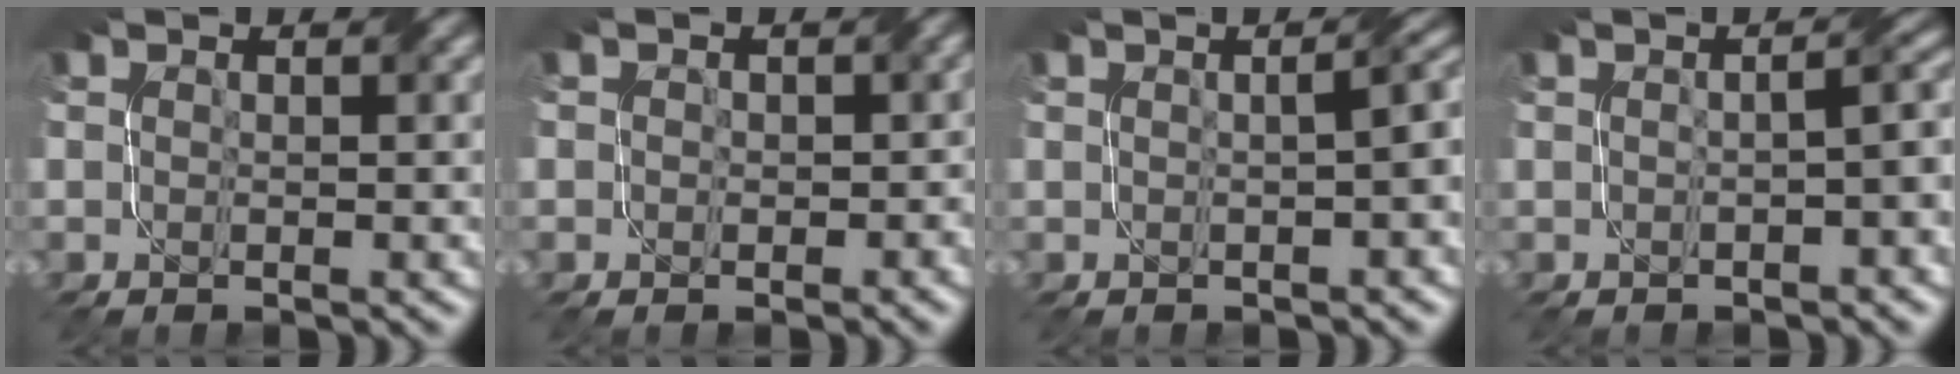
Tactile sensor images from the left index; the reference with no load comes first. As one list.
[{"total": 1.9, "force": [0.2, 1.8, 0.8], "torque": [0.004, -0.002, -0.002]}, {"total": 4.4, "force": [0.2, 1.7, 4.1], "torque": [-0.024, 0.019, 0.000]}, {"total": 3.3, "force": [-0.4, 1.0, 3.2], "torque": [-0.035, 0.014, -0.002]}]